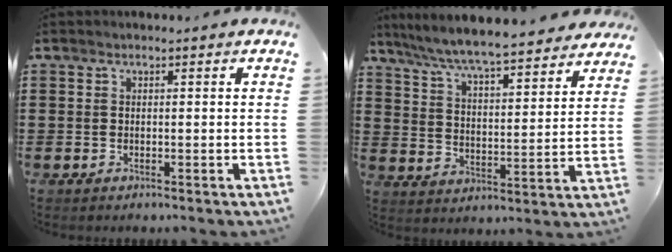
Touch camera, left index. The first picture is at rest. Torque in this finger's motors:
{"motor_torque": [2.14, 0.00, 1.05, 0.21]}